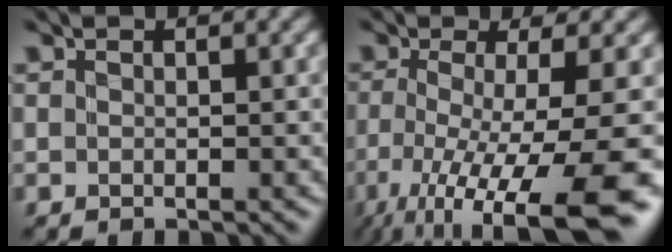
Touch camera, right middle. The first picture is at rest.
{"total": 12.6, "force": [-4.7, 3.4, 11.2], "torque": [-0.167, -0.025, -0.068]}